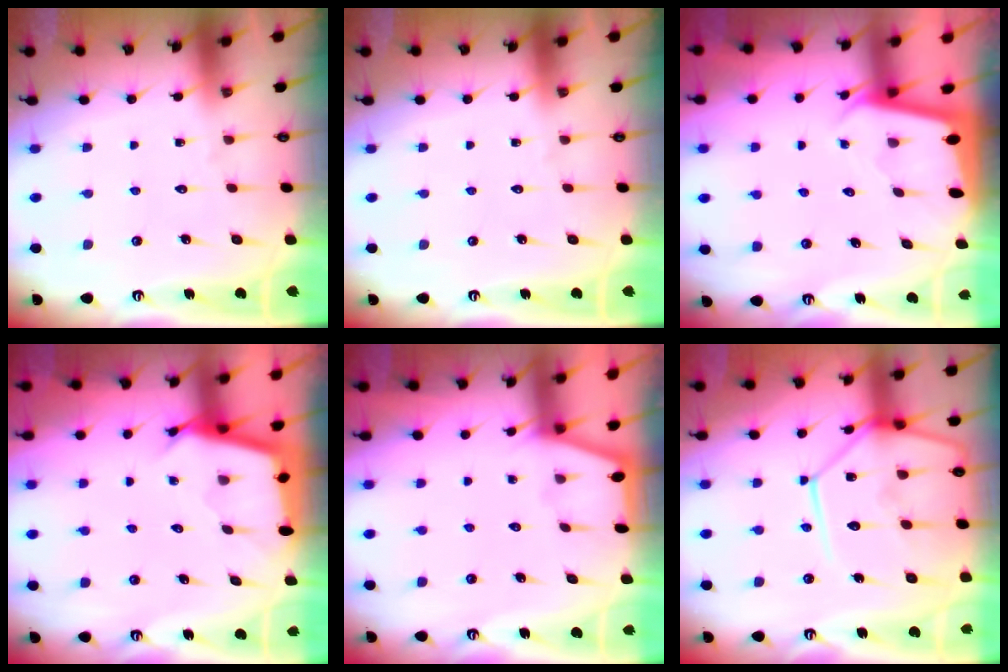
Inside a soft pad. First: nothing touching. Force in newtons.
{"total": 0.0}
{"total": 2.0, "press": 2.0, "slide": 0.1}
{"total": 2.8, "press": 2.8, "slide": 0.3}
{"total": 1.1, "press": 1.1, "slide": 0.3}
{"total": 17.9, "press": 17.8, "slide": 1.6}